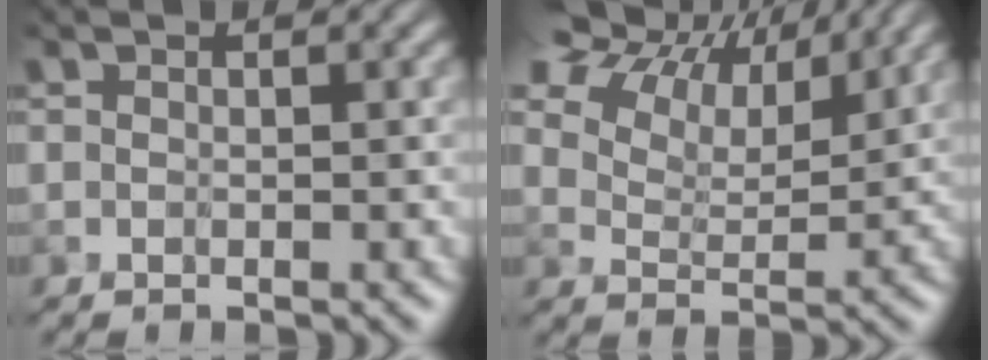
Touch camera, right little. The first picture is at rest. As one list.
[{"total": 12.6, "force": [9.1, 5.9, 6.4], "torque": [-0.143, 0.023, 0.153]}]